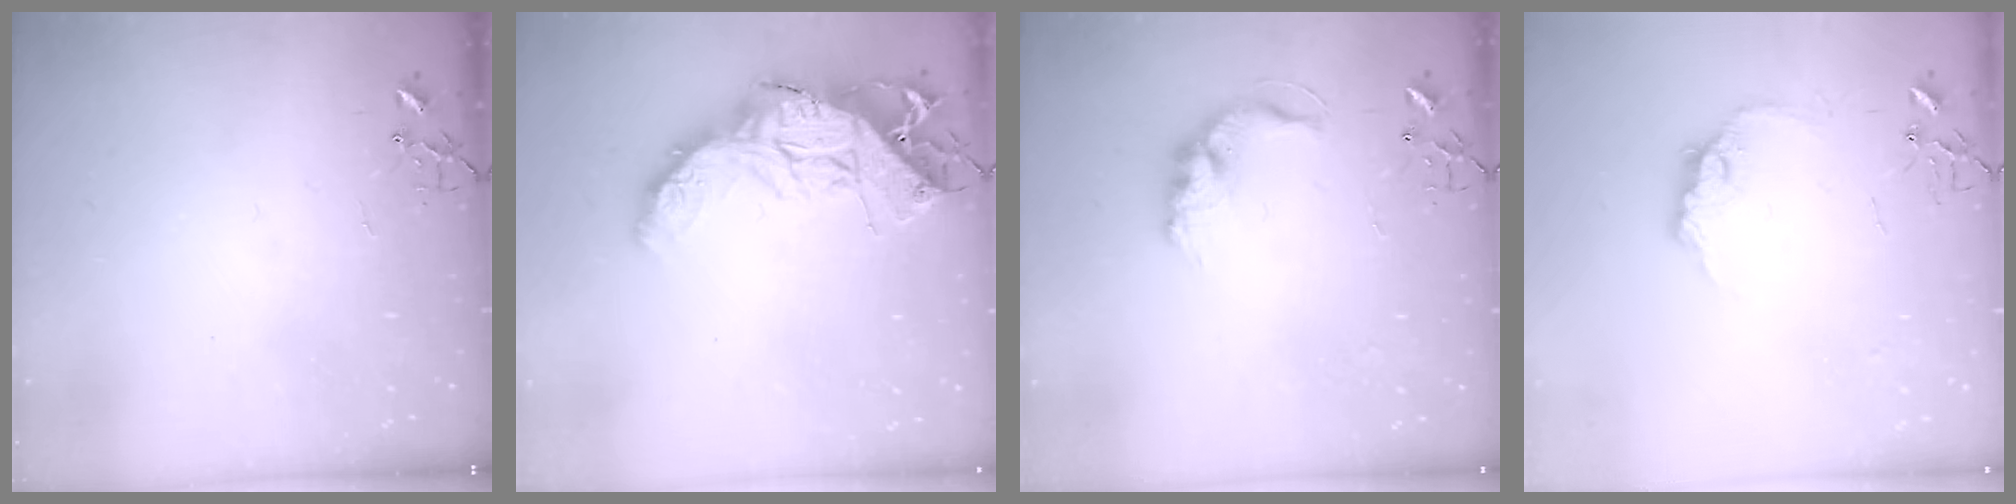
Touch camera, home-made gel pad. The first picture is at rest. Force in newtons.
{"total": 20.4, "press": 20.4, "slide": 1.7}
{"total": 12.6, "press": 12.5, "slide": 0.6}
{"total": 10.4, "press": 10.4, "slide": 0.3}